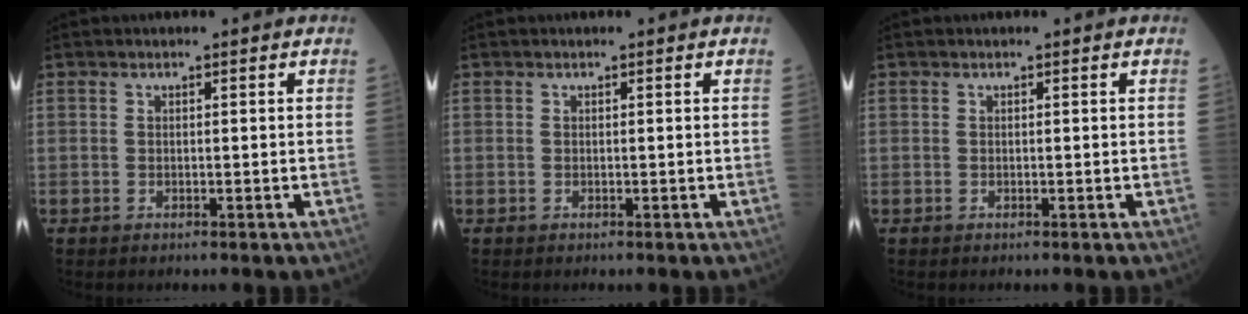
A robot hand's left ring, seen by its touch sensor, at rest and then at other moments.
{"total": 0.0}
{"total": 0.0}